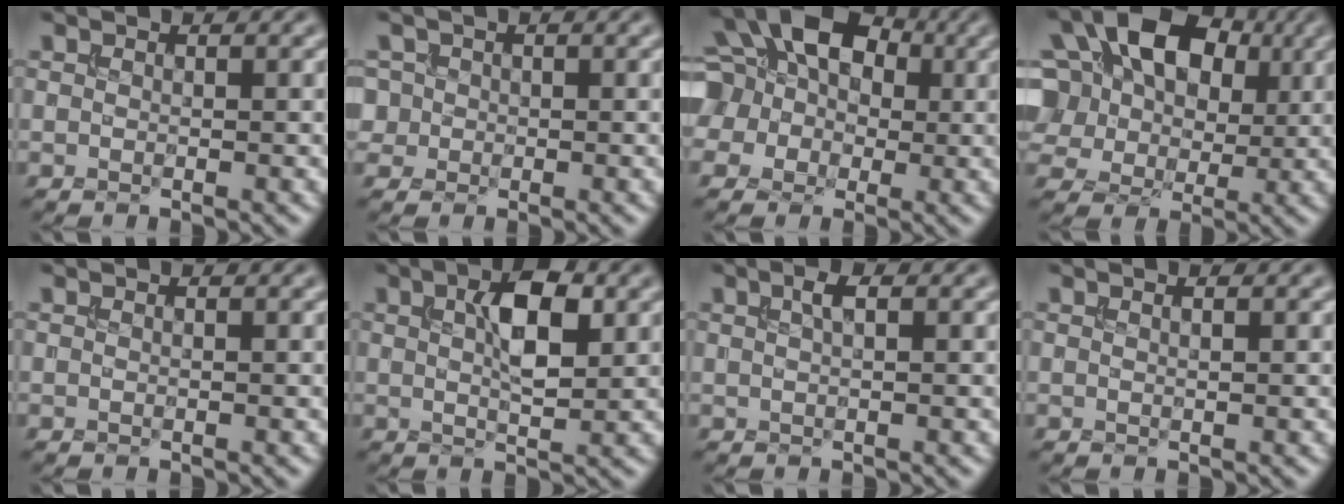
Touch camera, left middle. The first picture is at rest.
{"total": 2.1, "force": [0.1, 2.1, 0.4], "torque": [0.000, 0.007, 0.001]}
{"total": 13.6, "force": [2.7, 11.0, 7.5], "torque": [-0.157, 0.030, 0.024]}
{"total": 16.1, "force": [4.8, 12.0, 9.5], "torque": [-0.192, 0.048, 0.084]}
{"total": 0.0}
{"total": 4.9, "force": [1.3, 1.9, 4.4], "torque": [-0.075, 0.006, 0.022]}
{"total": 1.1, "force": [0.3, 0.3, 1.0], "torque": [-0.017, 0.005, 0.008]}
{"total": 0.5, "force": [0.1, 0.1, 0.5], "torque": [-0.002, -0.001, -0.001]}